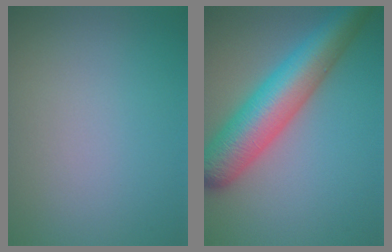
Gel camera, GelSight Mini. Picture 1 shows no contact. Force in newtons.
{"total": 8.5, "press": 8.5, "slide": 0.3}